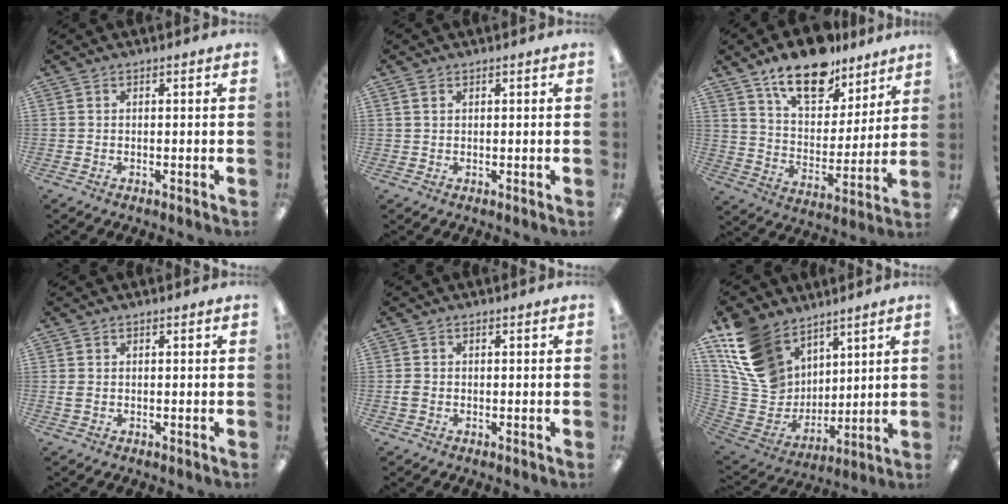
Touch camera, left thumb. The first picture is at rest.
{"total": 1.2, "force": [0.6, 0.8, 0.7], "torque": [-0.016, 0.003, 0.011]}
{"total": 16.8, "force": [12.5, 8.0, 7.9], "torque": [-0.133, -0.068, 0.220]}
{"total": 1.4, "force": [0.2, 1.1, 0.9], "torque": [-0.019, 0.003, 0.003]}
{"total": 1.8, "force": [-0.3, 1.5, 0.9], "torque": [-0.016, 0.003, -0.006]}
{"total": 18.8, "force": [11.2, 12.9, 7.8], "torque": [-0.184, -0.056, 0.219]}